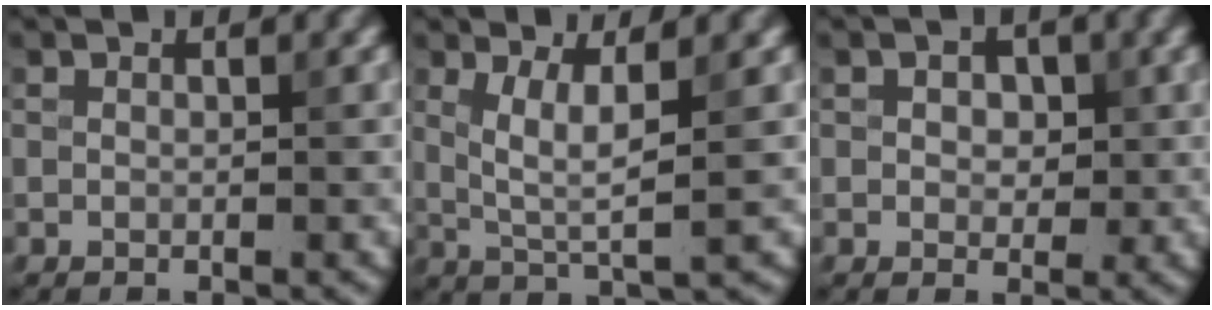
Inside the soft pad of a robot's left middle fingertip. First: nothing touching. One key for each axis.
{"total": 3.4, "fx": 0.9, "fy": 0.7, "fz": 3.3, "tx": -0.069, "ty": -0.005, "tz": 0.023}
{"total": 2.3, "fx": 0.4, "fy": 1.6, "fz": 1.5, "tx": -0.022, "ty": 0.000, "tz": -0.001}